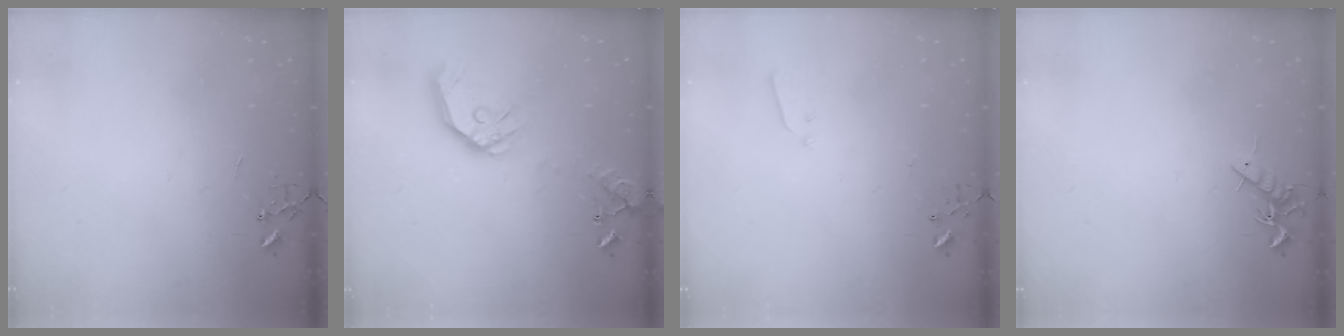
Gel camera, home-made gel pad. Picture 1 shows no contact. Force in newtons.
{"total": 16.8, "press": 16.6, "slide": 2.9}
{"total": 2.2, "press": 2.1, "slide": 0.3}
{"total": 7.6, "press": 7.5, "slide": 0.8}